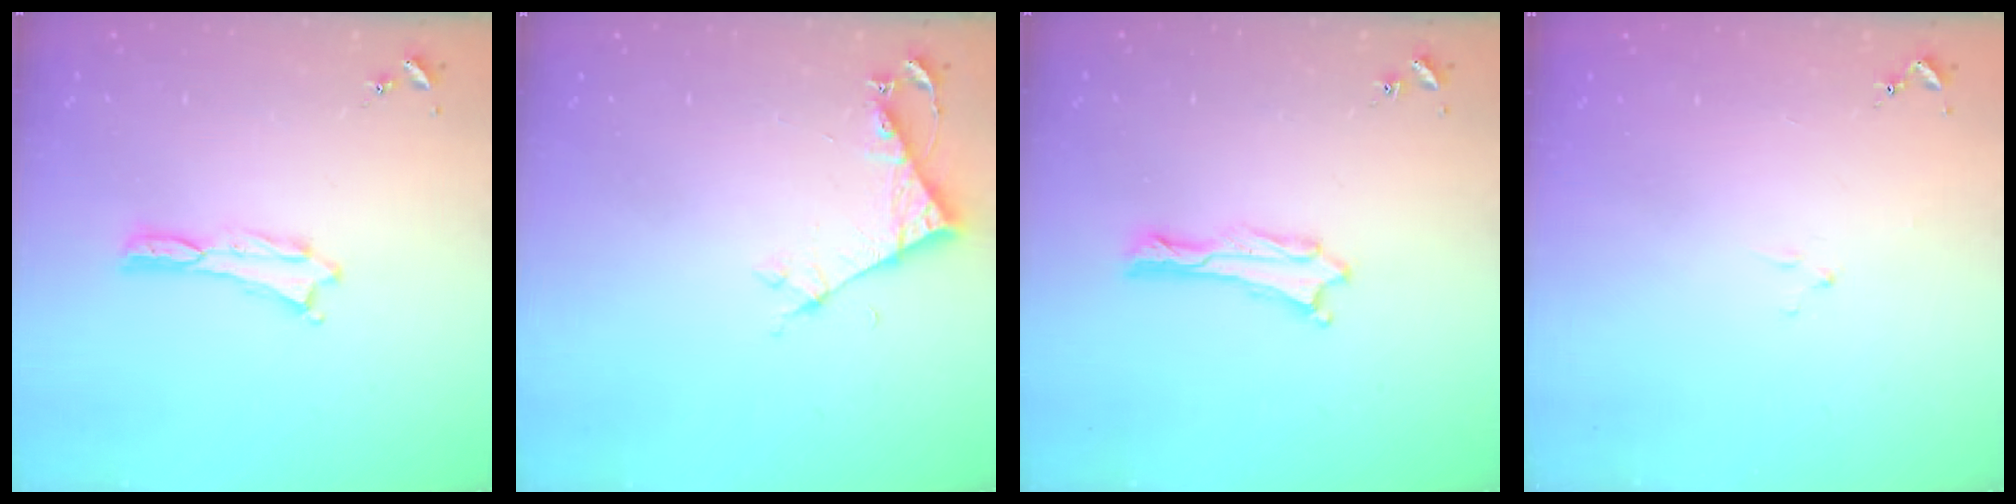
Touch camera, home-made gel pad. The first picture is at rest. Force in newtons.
{"total": 4.7, "press": 4.7, "slide": 0.3}
{"total": 0.6, "press": 0.6, "slide": 0.1}
{"total": 0.8, "press": 0.8, "slide": 0.2}